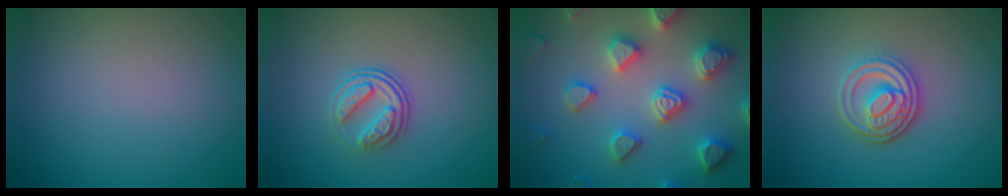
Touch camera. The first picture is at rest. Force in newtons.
{"total": 2.5, "press": 1.9, "slide": 1.6}
{"total": 6.7, "press": 6.5, "slide": 1.4}
{"total": 4.2, "press": 3.2, "slide": 2.7}